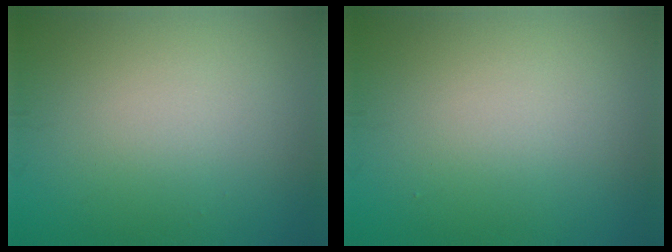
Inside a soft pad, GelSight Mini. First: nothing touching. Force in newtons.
{"total": 0.0}